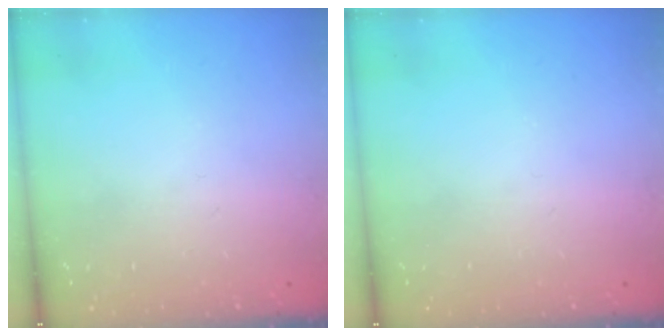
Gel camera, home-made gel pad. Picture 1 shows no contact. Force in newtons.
{"total": 0.0}